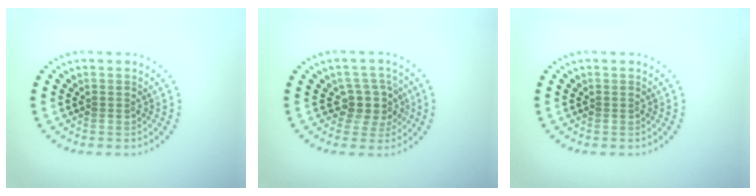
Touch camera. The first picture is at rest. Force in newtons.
{"total": 2.8, "press": 2.3, "slide": 1.6}
{"total": 0.0}